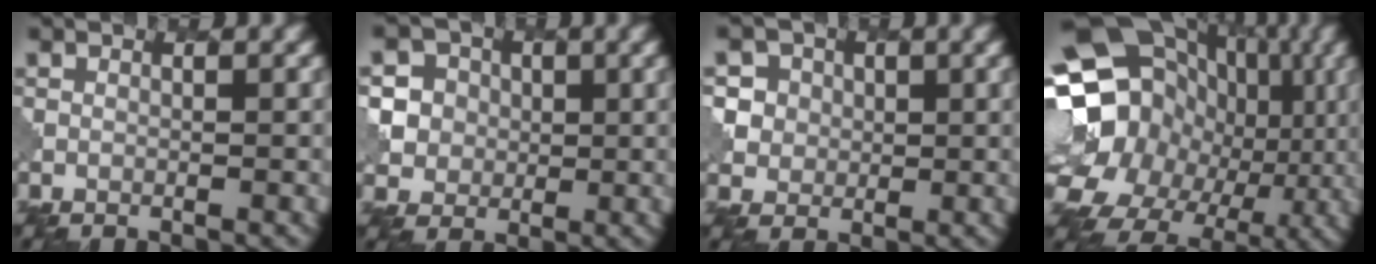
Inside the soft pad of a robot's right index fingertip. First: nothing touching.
{"total": 5.4, "force": [1.4, 5.1, 1.2], "torque": [-0.021, 0.023, 0.023]}
{"total": 5.2, "force": [2.3, 4.5, 1.2], "torque": [-0.014, 0.018, 0.030]}
{"total": 19.7, "force": [0.8, 16.8, 10.2], "torque": [-0.200, 0.002, 0.010]}